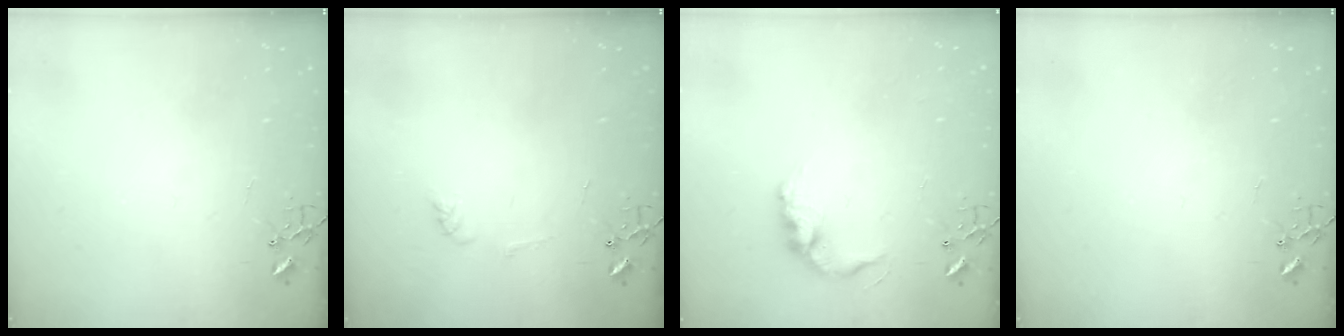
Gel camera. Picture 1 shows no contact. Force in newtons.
{"total": 5.5, "press": 5.4, "slide": 0.7}
{"total": 11.4, "press": 11.4, "slide": 0.6}
{"total": 0.0}